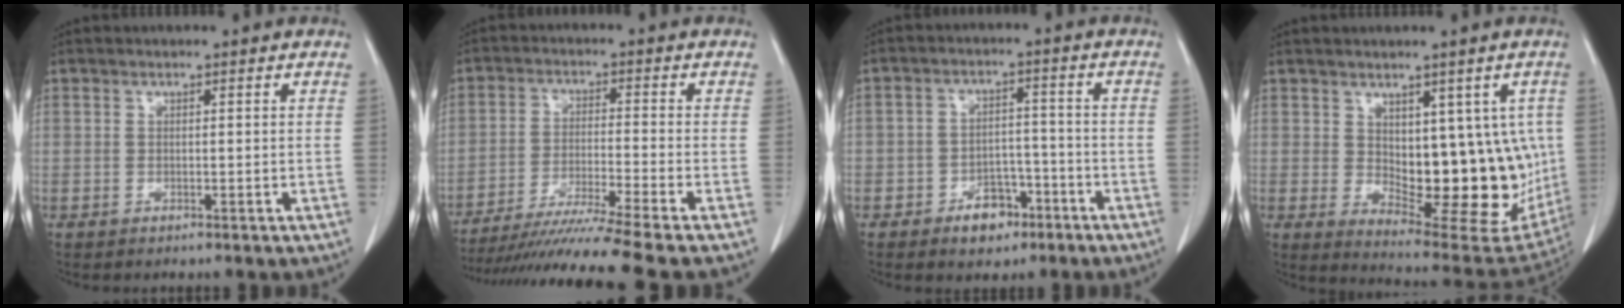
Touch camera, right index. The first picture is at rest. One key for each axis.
{"total": 14.2, "fx": -12.2, "fy": -3.0, "fz": 6.7, "tx": -0.102, "ty": -0.032, "tz": -0.199}
{"total": 6.0, "fx": -3.6, "fy": 3.9, "fz": 2.9, "tx": -0.041, "ty": 0.015, "tz": -0.052}
{"total": 15.7, "fx": 0.7, "fy": 7.4, "fz": 13.8, "tx": -0.174, "ty": -0.007, "tz": 0.035}